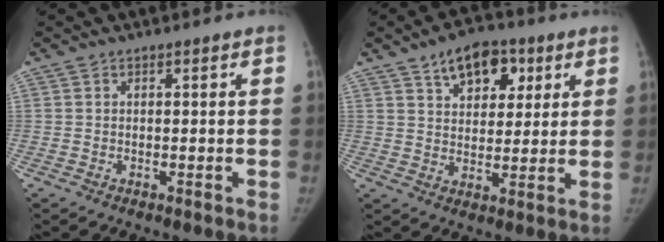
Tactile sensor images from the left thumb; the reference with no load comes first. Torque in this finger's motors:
{"motor_torque": [0.01, 0.06, 0.75, -0.49, 0.03]}